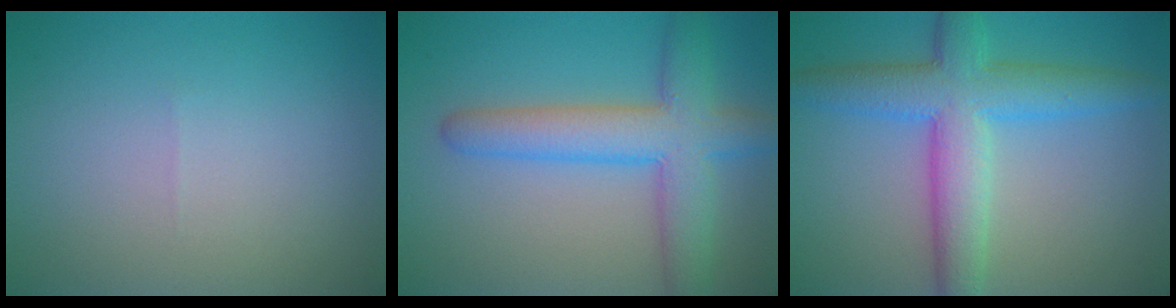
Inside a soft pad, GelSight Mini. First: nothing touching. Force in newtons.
{"total": 6.4, "press": 6.4, "slide": 0.4}
{"total": 7.1, "press": 7.1, "slide": 0.1}